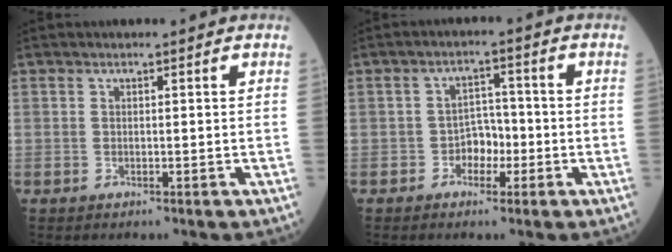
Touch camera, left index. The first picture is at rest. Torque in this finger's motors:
{"motor_torque": [0.14, -0.06, 0.05, 0.00]}